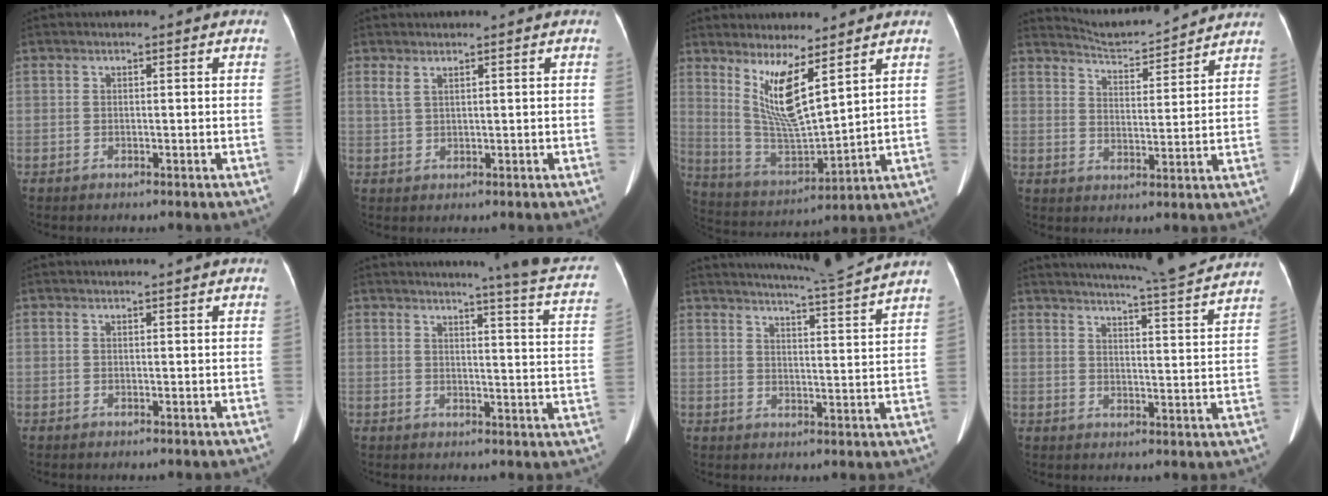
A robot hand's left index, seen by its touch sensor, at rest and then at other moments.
{"total": 1.6, "force": [1.0, 0.4, 1.2], "torque": [-0.033, 0.007, 0.029]}
{"total": 9.8, "force": [5.4, 1.1, 8.0], "torque": [-0.165, -0.026, 0.115]}
{"total": 9.7, "force": [9.6, -0.1, 1.3], "torque": [-0.037, 0.010, 0.148]}
{"total": 1.4, "force": [1.3, -0.3, 0.4], "torque": [-0.009, 0.004, 0.018]}
{"total": 14.2, "force": [12.2, -0.9, 7.1], "torque": [-0.087, -0.065, 0.114]}
{"total": 12.4, "force": [11.5, -2.3, 4.0], "torque": [-0.076, -0.028, 0.149]}
{"total": 16.6, "force": [15.5, -0.9, 5.9], "torque": [-0.099, -0.039, 0.188]}